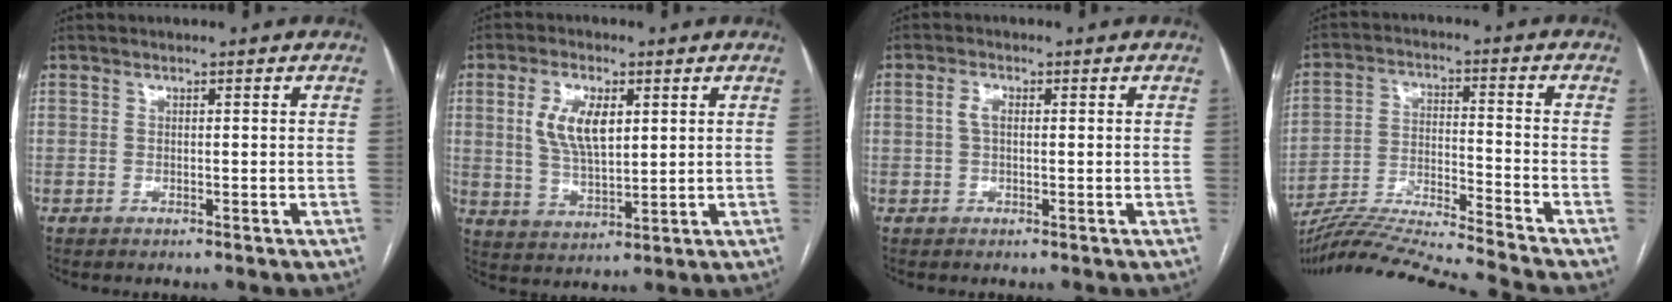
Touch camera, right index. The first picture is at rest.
{"total": 8.1, "force": [2.4, 3.4, 7.0], "torque": [-0.143, 0.005, 0.052]}
{"total": 2.2, "force": [0.4, 1.1, 1.9], "torque": [-0.040, 0.009, 0.007]}
{"total": 17.2, "force": [-15.9, -3.1, 5.6], "torque": [-0.090, -0.010, -0.267]}